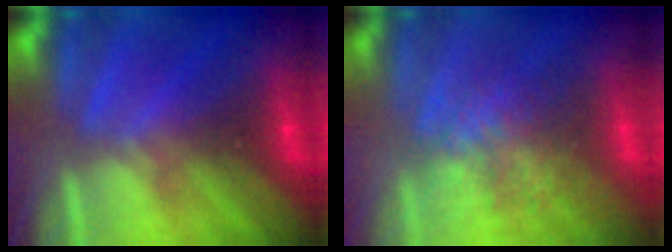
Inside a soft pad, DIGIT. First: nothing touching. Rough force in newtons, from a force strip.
{"total": 3.4}